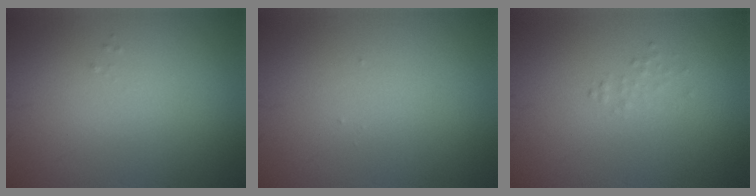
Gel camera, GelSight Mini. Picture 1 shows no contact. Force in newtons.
{"total": 0.0}
{"total": 0.7, "press": 0.7, "slide": 0.1}